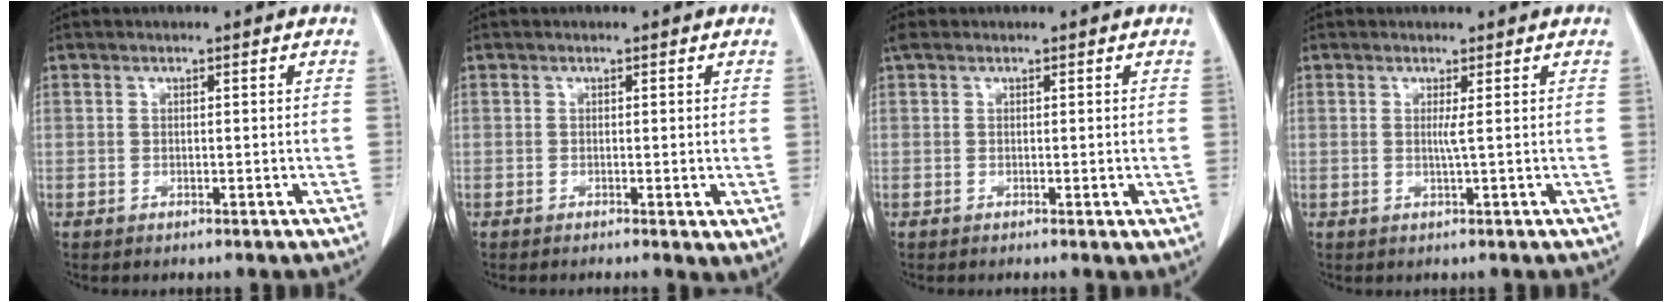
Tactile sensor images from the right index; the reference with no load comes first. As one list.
[{"total": 1.9, "force": [-0.4, 0.4, 1.8], "torque": [-0.025, -0.007, -0.007]}, {"total": 2.2, "force": [0.8, 0.9, 1.9], "torque": [-0.044, 0.013, 0.018]}, {"total": 1.1, "force": [0.2, -0.5, 1.0], "torque": [-0.019, -0.002, 0.002]}]